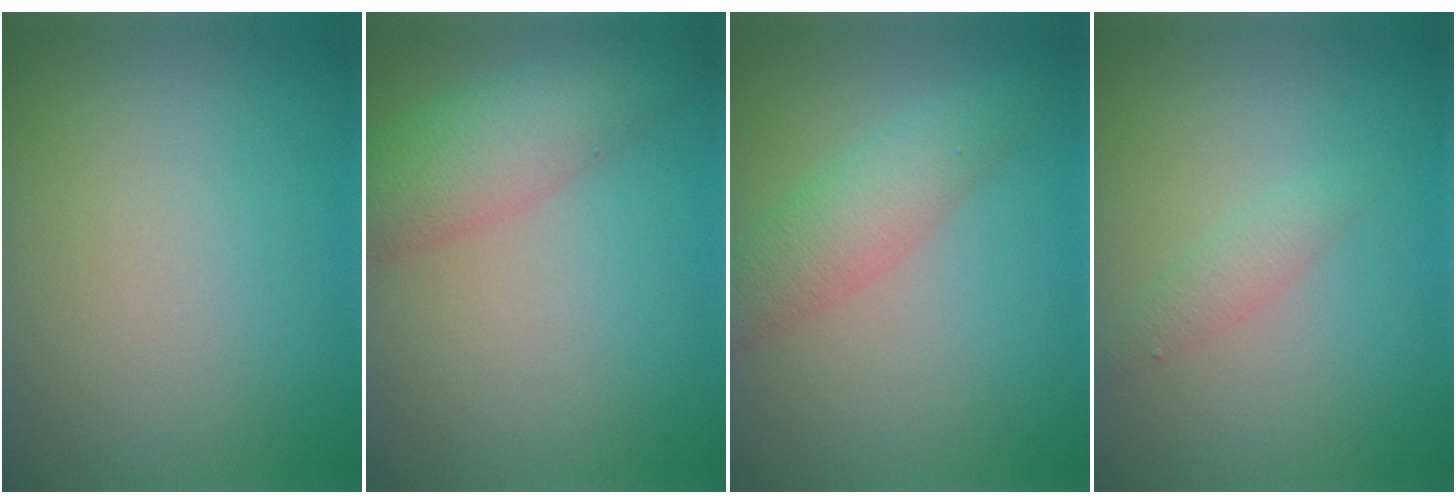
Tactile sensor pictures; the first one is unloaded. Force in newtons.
{"total": 5.6, "press": 5.6, "slide": 0.3}
{"total": 3.8, "press": 3.8, "slide": 0.1}
{"total": 1.5, "press": 1.5, "slide": 0.0}